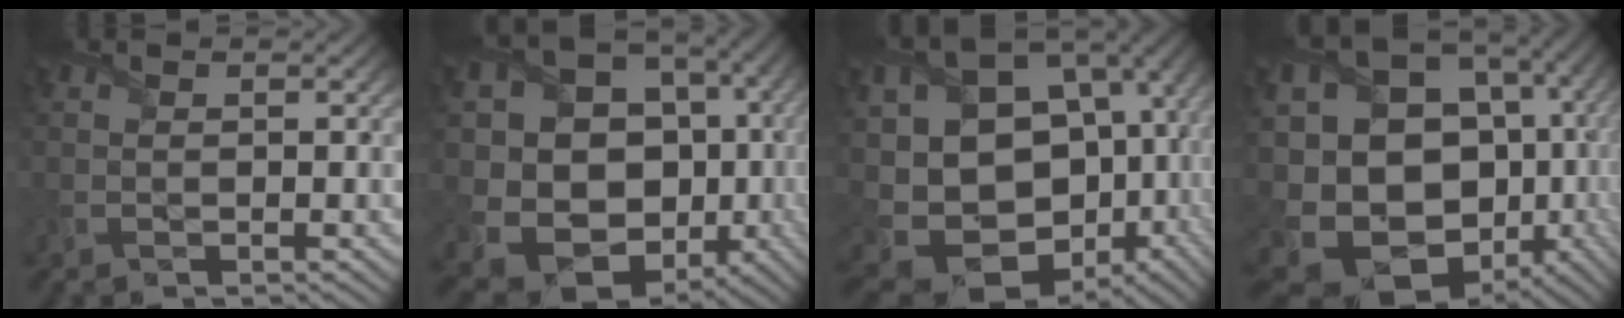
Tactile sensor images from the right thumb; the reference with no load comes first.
{"total": 17.8, "force": [-1.1, 15.6, 8.5], "torque": [-0.198, -0.046, 0.009]}
{"total": 18.2, "force": [-0.9, 14.0, 11.6], "torque": [-0.234, -0.051, 0.053]}
{"total": 20.4, "force": [-3.6, 16.3, 11.8], "torque": [-0.262, -0.038, -0.023]}